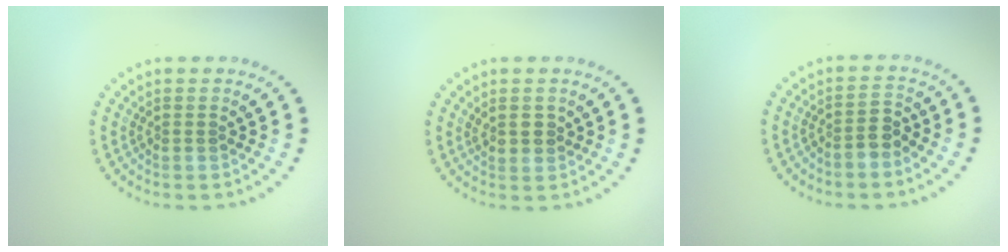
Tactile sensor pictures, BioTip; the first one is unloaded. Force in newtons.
{"total": 1.2, "press": 1.1, "slide": 0.5}
{"total": 2.1, "press": 1.8, "slide": 1.1}